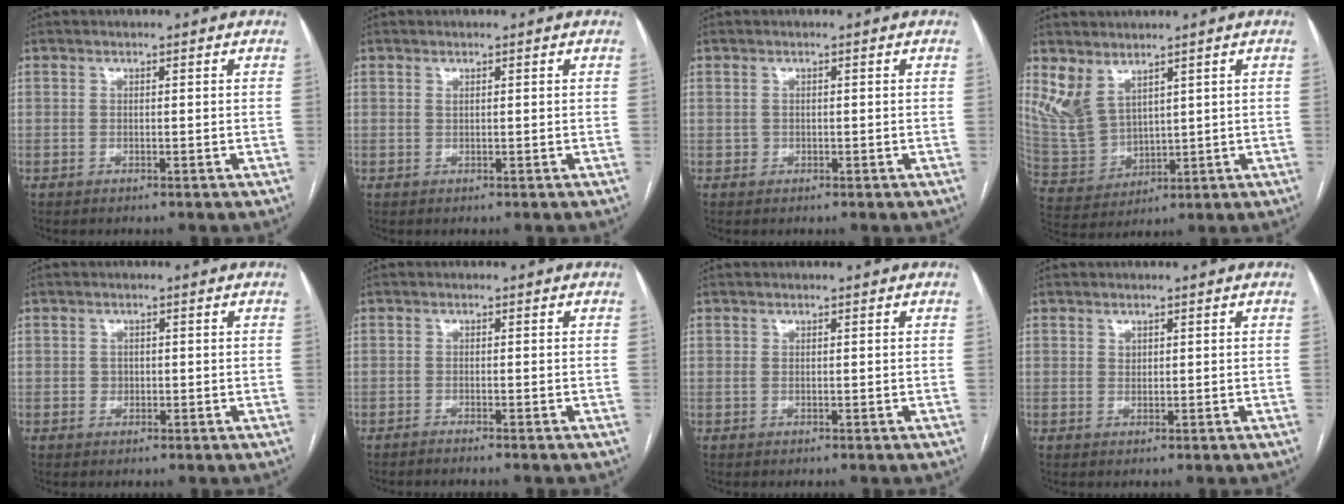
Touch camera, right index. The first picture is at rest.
{"total": 0.0}
{"total": 0.6, "force": [0.1, 0.6, 0.1], "torque": [0.002, 0.002, 0.002]}
{"total": 8.1, "force": [5.2, 4.6, 4.2], "torque": [-0.099, 0.004, 0.126]}
{"total": 1.1, "force": [-0.1, 1.0, 0.3], "torque": [-0.003, 0.003, 0.001]}
{"total": 2.8, "force": [-2.5, -0.5, 1.3], "torque": [-0.012, 0.004, -0.033]}
{"total": 0.0}
{"total": 0.8, "force": [0.4, 0.6, 0.3], "torque": [0.000, -0.003, 0.007]}